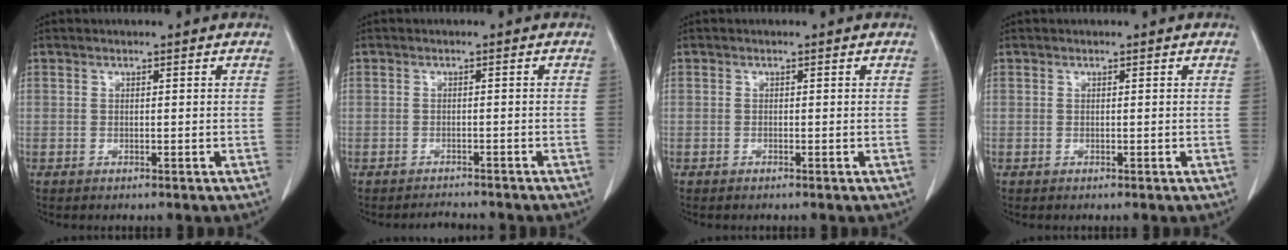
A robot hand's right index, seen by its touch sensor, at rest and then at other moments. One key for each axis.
{"total": 2.3, "fx": -2.2, "fy": 0.8, "fz": -0.2, "tx": 0.000, "ty": -0.003, "tz": -0.035}
{"total": 0.0}
{"total": 0.0}